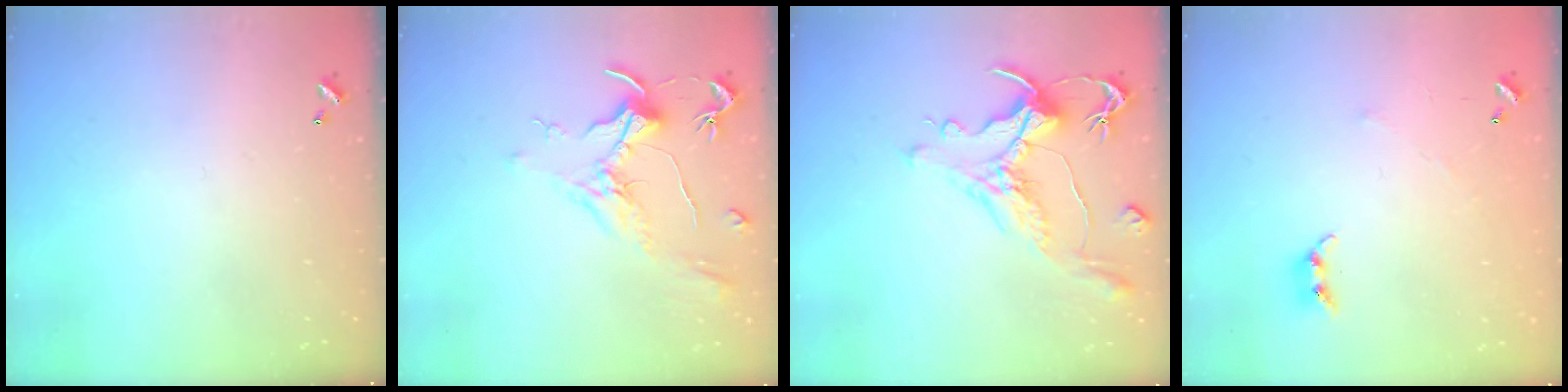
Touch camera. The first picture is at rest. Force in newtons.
{"total": 1.9, "press": 1.7, "slide": 0.9}
{"total": 1.5, "press": 0.4, "slide": 1.5}
{"total": 4.8, "press": 4.8, "slide": 0.8}